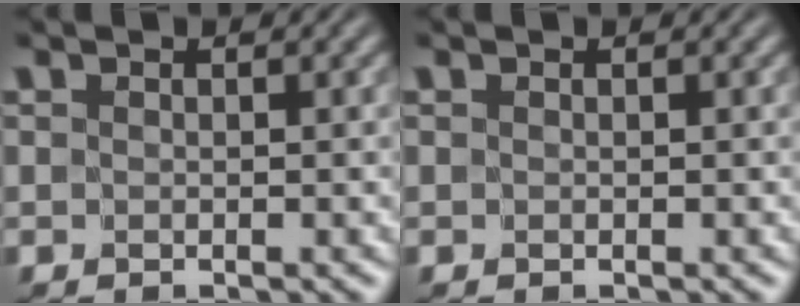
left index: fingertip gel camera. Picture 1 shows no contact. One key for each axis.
{"total": 0.0}